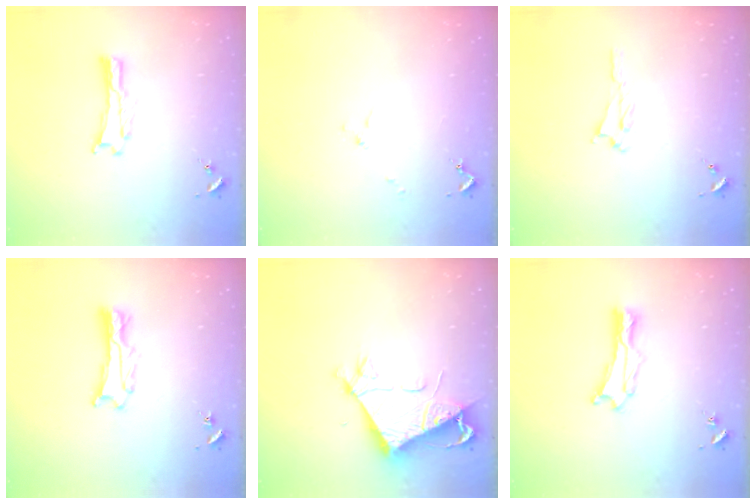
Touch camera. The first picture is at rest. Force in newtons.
{"total": 1.3, "press": 1.2, "slide": 0.1}
{"total": 1.6, "press": 1.5, "slide": 0.4}
{"total": 0.9, "press": 0.9, "slide": 0.1}
{"total": 7.4, "press": 7.4, "slide": 0.7}
{"total": 0.9, "press": 0.9, "slide": 0.2}